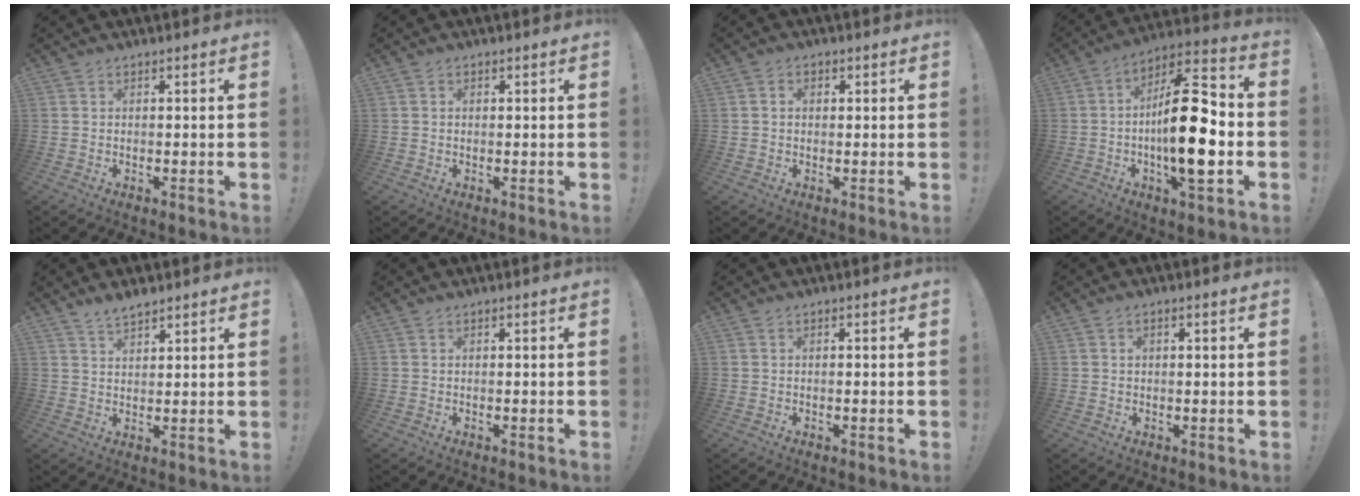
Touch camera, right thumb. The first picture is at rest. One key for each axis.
{"total": 0.6, "fx": 0.0, "fy": 0.4, "fz": 0.4, "tx": -0.007, "ty": 0.002, "tz": 0.000}
{"total": 2.0, "fx": 0.1, "fy": 1.5, "fz": 1.4, "tx": -0.026, "ty": 0.006, "tz": 0.001}
{"total": 20.3, "fx": -2.7, "fy": 6.3, "fz": 19.1, "tx": -0.324, "ty": 0.002, "tz": -0.048}
{"total": 4.0, "fx": 3.4, "fy": 1.5, "fz": 1.4, "tx": -0.027, "ty": -0.018, "tz": 0.063}
{"total": 0.0}
{"total": 0.0}
{"total": 1.2, "fx": -0.1, "fy": 0.6, "fz": 1.0, "tx": -0.029, "ty": 0.011, "tz": -0.002}